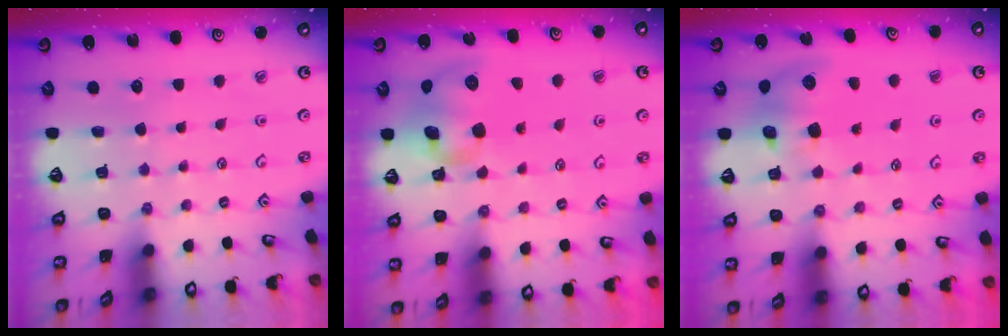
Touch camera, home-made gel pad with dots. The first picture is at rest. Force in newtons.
{"total": 10.3, "press": 10.1, "slide": 1.9}
{"total": 9.5, "press": 9.4, "slide": 1.1}